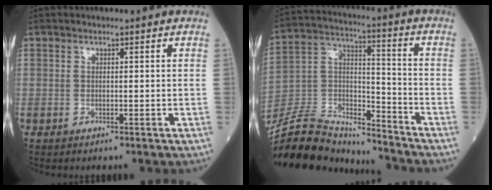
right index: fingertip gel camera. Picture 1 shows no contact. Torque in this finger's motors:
{"motor_torque": [0.01, -0.89, -0.05, -0.05]}